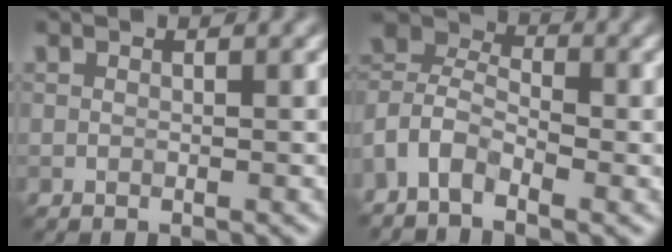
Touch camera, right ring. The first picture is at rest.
{"total": 4.6, "force": [-2.2, 2.7, 3.0], "torque": [-0.061, 0.002, -0.060]}